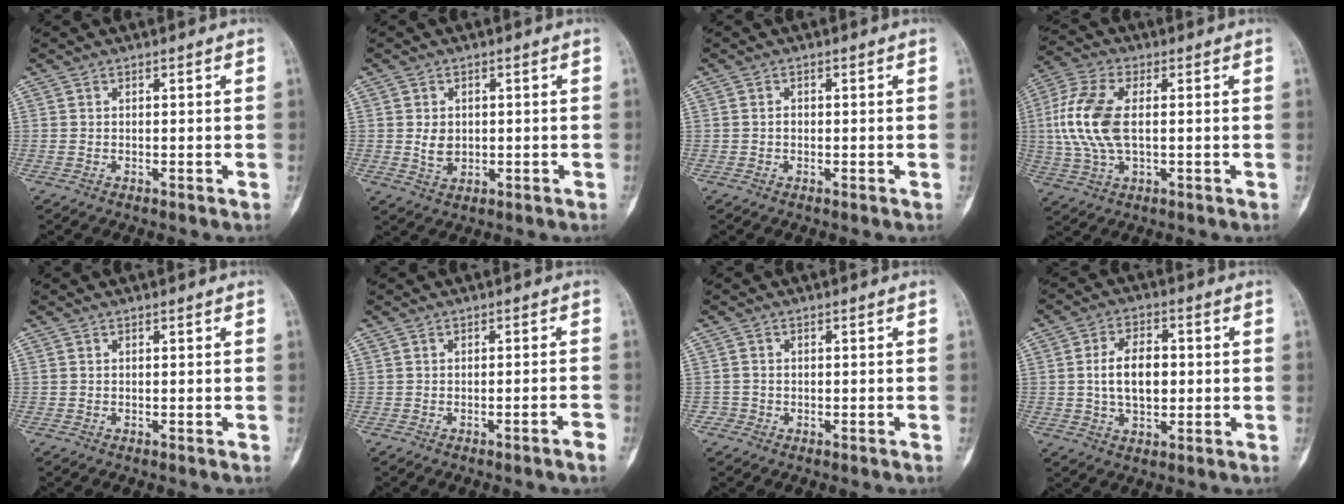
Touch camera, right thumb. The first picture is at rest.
{"total": 3.7, "force": [0.1, 2.8, 2.4], "torque": [-0.030, -0.004, 0.010]}
{"total": 0.9, "force": [-0.2, 0.7, 0.5], "torque": [-0.004, 0.003, -0.006]}
{"total": 12.6, "force": [0.7, 6.6, 10.7], "torque": [-0.246, 0.010, 0.011]}
{"total": 0.0}
{"total": 2.3, "force": [-1.4, 0.0, 1.7], "torque": [-0.035, 0.008, -0.019]}
{"total": 1.4, "force": [-0.6, 1.2, -0.2], "torque": [0.011, 0.007, -0.019]}
{"total": 9.0, "force": [0.2, 5.5, 7.1], "torque": [-0.112, 0.010, 0.003]}